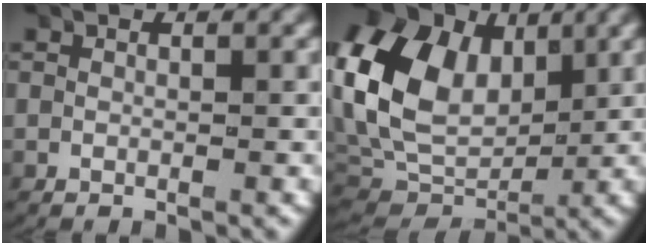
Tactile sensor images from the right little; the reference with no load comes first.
{"total": 12.6, "force": [2.5, 9.7, 7.7], "torque": [-0.167, -0.003, 0.044]}